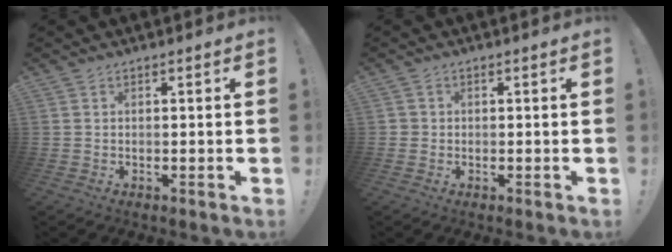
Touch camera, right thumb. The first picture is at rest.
{"total": 1.2, "force": [-0.1, 1.2, 0.3], "torque": [-0.012, 0.006, 0.000]}